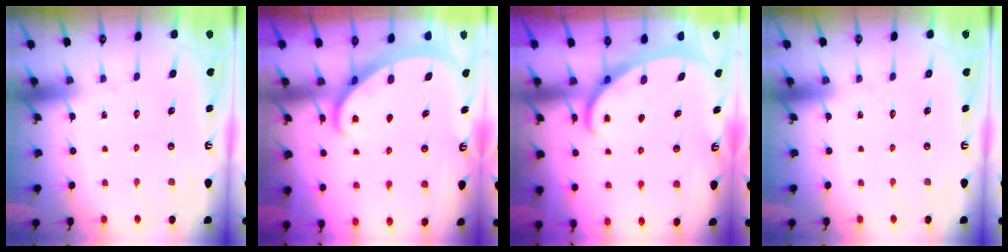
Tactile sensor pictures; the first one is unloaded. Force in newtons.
{"total": 2.4, "press": 2.4, "slide": 0.4}
{"total": 2.7, "press": 2.7, "slide": 0.4}
{"total": 0.0}